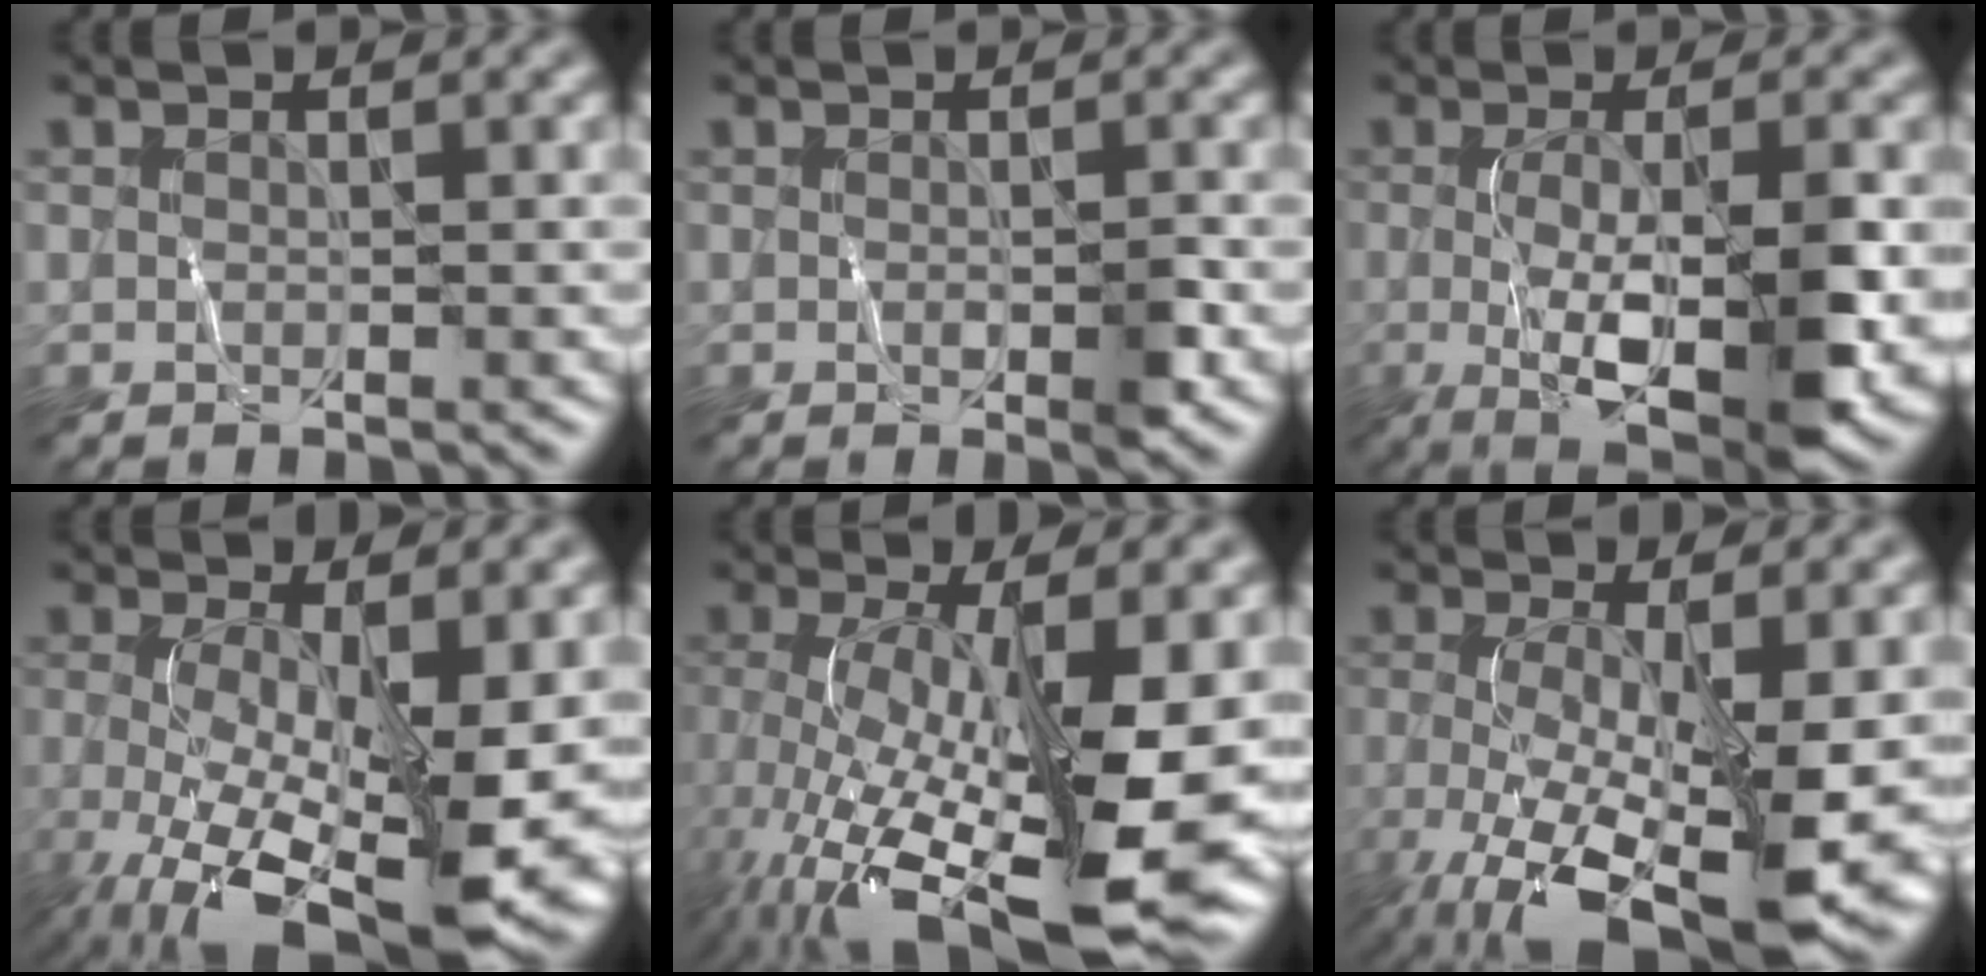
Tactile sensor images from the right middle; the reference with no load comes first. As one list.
[{"total": 1.8, "force": [-0.5, 0.5, 1.7], "torque": [-0.028, -0.003, -0.007]}, {"total": 11.1, "force": [-2.6, 3.5, 10.2], "torque": [-0.175, -0.020, -0.033]}, {"total": 14.1, "force": [-3.6, 5.2, 12.5], "torque": [-0.213, -0.030, -0.048]}, {"total": 16.7, "force": [-3.8, 6.1, 15.1], "torque": [-0.271, -0.032, -0.052]}, {"total": 13.1, "force": [-4.1, 4.1, 11.7], "torque": [-0.203, -0.037, -0.057]}]